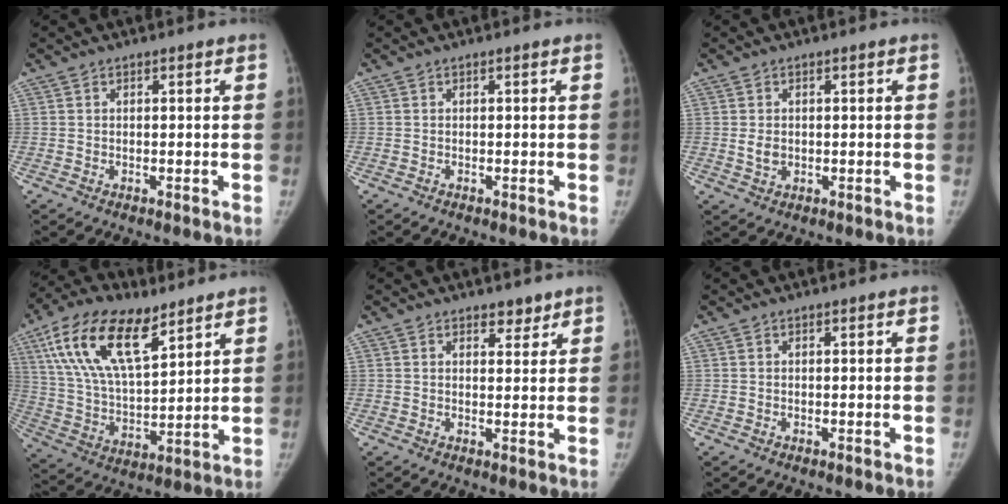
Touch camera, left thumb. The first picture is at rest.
{"total": 0.0}
{"total": 2.5, "force": [0.0, 1.9, 1.6], "torque": [-0.023, -0.003, 0.004]}
{"total": 19.9, "force": [10.7, 9.0, 14.1], "torque": [-0.245, -0.031, 0.201]}
{"total": 2.8, "force": [2.1, 1.4, 1.1], "torque": [0.001, -0.014, 0.030]}
{"total": 0.0}